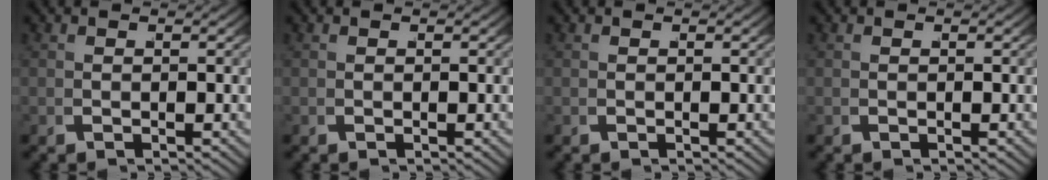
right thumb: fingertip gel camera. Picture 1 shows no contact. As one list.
[{"total": 0.0}, {"total": 0.0}, {"total": 0.0}]